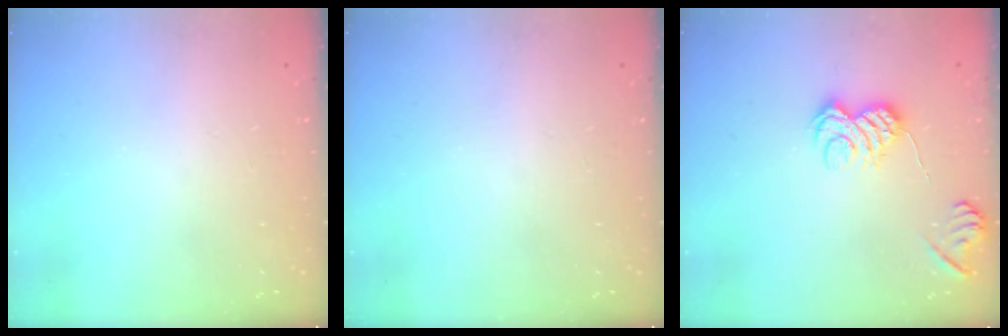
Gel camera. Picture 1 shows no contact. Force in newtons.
{"total": 0.0}
{"total": 8.4, "press": 8.3, "slide": 1.2}